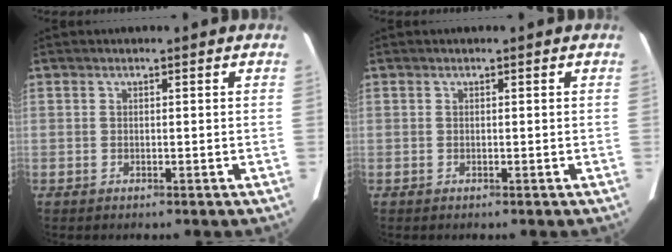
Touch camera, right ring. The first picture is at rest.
{"total": 0.0}